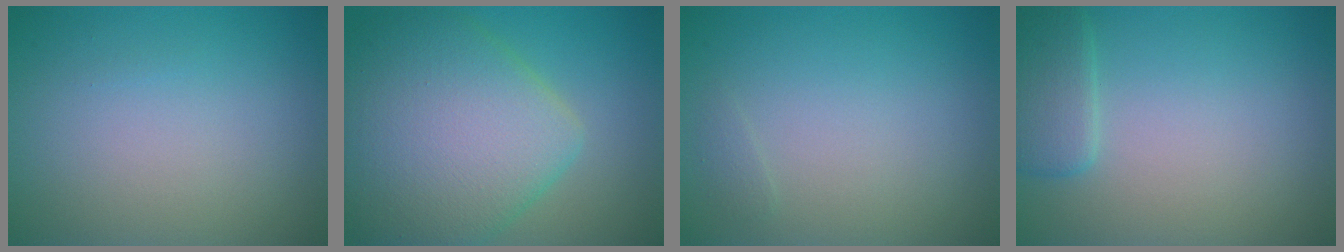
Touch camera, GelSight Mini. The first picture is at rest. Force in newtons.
{"total": 10.1, "press": 10.1, "slide": 0.2}
{"total": 0.5, "press": 0.5, "slide": 0.0}
{"total": 2.5, "press": 2.5, "slide": 0.2}